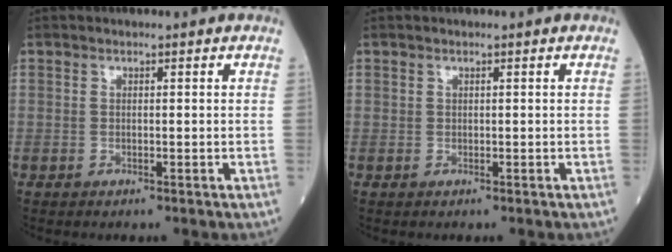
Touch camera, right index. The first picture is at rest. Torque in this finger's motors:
{"motor_torque": [0.00, 0.02, 0.04, 0.01]}